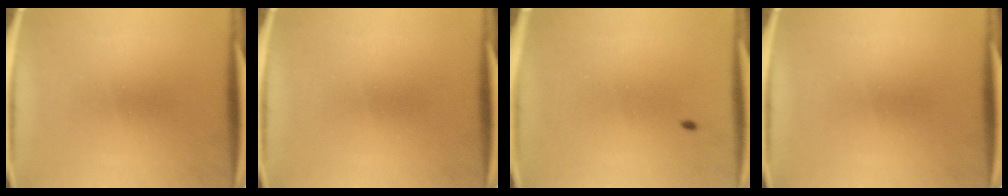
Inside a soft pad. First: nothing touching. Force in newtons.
{"total": 0.0}
{"total": 0.7}
{"total": 0.0}